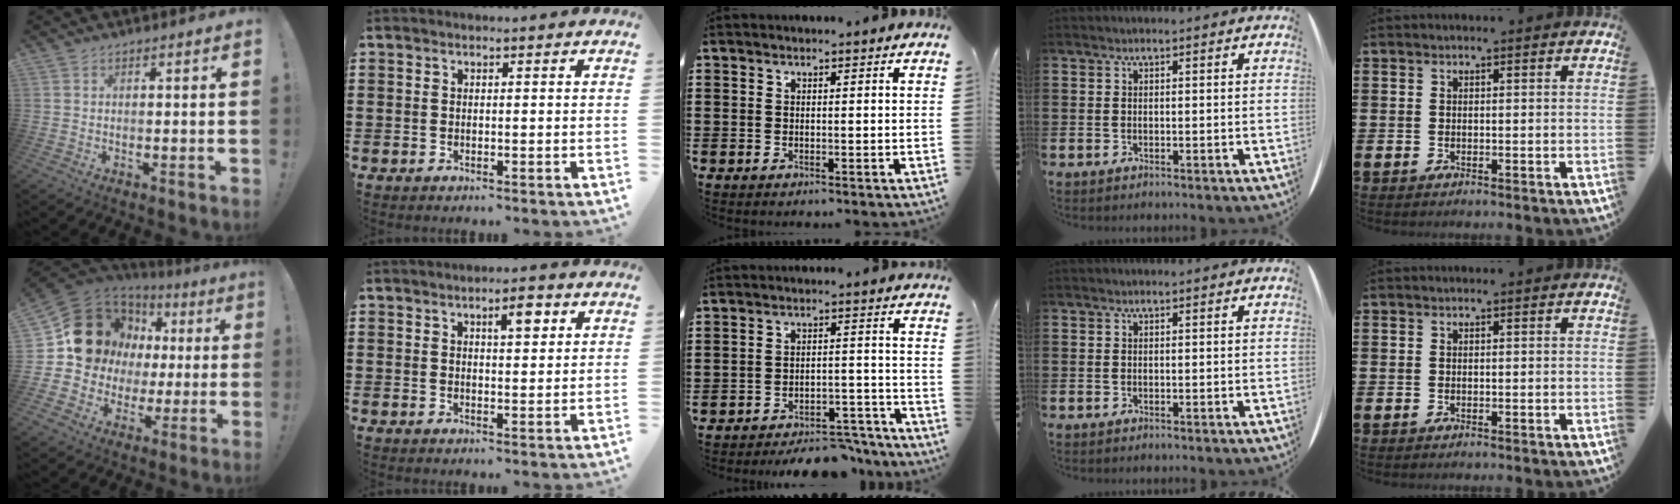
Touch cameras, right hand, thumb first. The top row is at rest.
{"thumb": {"total": 16.1, "force": [5.2, 13.6, 6.9], "torque": [-0.101, -0.029, 0.124]}, "index": {"total": 3.8, "force": [1.8, 1.3, 3.1], "torque": [-0.042, 0.001, 0.023]}, "middle": {"total": 5.3, "force": [-5.2, 0.8, 1.2], "torque": [-0.017, 0.010, -0.101]}}